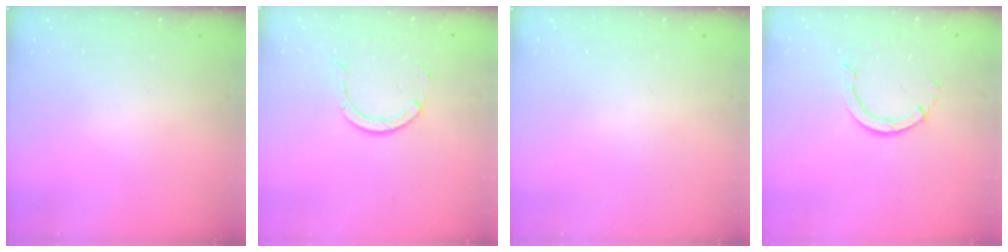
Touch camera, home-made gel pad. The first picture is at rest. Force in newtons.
{"total": 1.7, "press": 1.7, "slide": 0.1}
{"total": 0.0}
{"total": 3.0, "press": 3.0, "slide": 0.4}